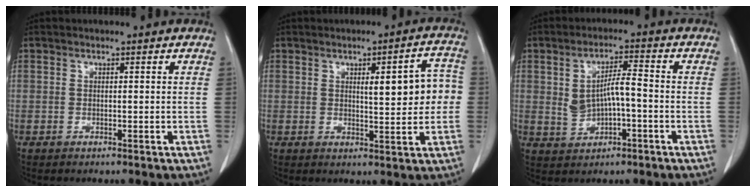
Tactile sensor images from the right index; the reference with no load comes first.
{"total": 8.2, "force": [0.9, 2.2, 7.8], "torque": [-0.100, 0.019, 0.014]}
{"total": 5.9, "force": [-0.2, 2.0, 5.6], "torque": [-0.106, 0.013, 0.005]}